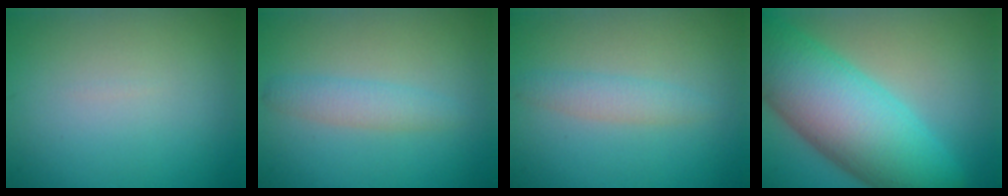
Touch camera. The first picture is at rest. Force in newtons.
{"total": 2.1, "press": 2.1, "slide": 0.2}
{"total": 2.0, "press": 2.0, "slide": 0.0}
{"total": 12.8, "press": 12.8, "slide": 0.2}